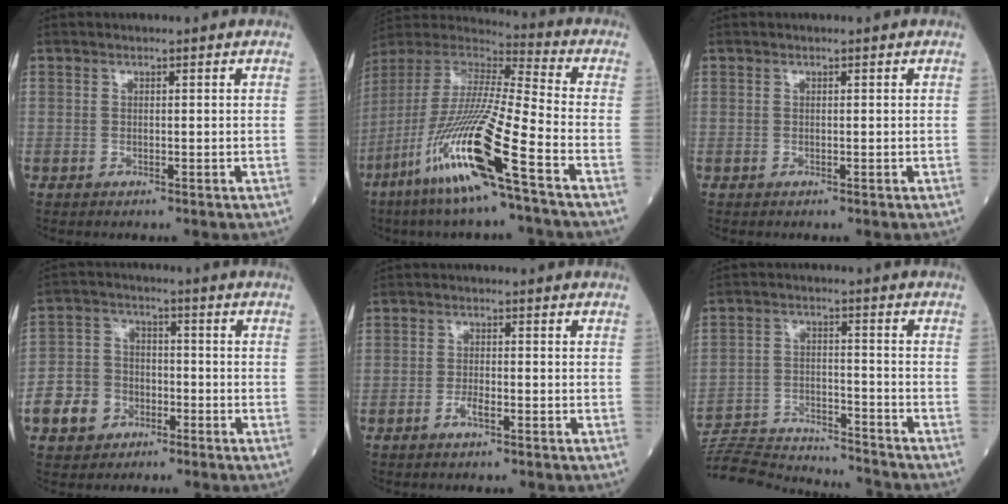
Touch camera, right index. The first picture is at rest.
{"total": 20.6, "force": [-10.1, -0.1, 17.9], "torque": [-0.409, -0.059, -0.205]}
{"total": 0.0}
{"total": 7.8, "force": [-3.8, 6.2, 2.8], "torque": [-0.073, 0.017, -0.067]}
{"total": 2.0, "force": [-1.3, 0.5, 1.5], "torque": [-0.028, 0.002, -0.024]}
{"total": 17.3, "force": [-16.9, 1.2, 3.3], "torque": [-0.070, 0.008, -0.260]}